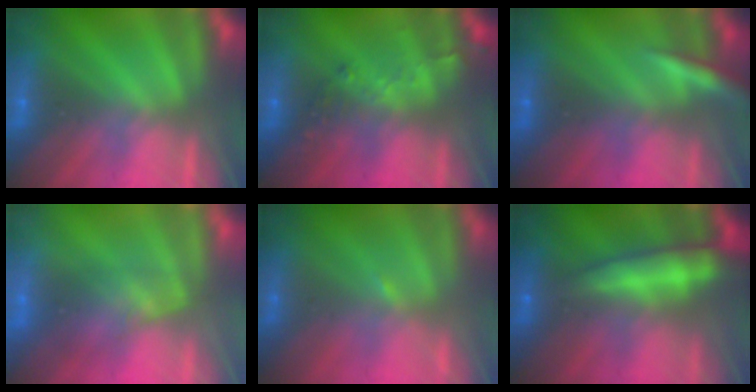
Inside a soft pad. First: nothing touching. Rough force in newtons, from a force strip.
{"total": 2.8}
{"total": 2.9}
{"total": 2.5}
{"total": 1.1}
{"total": 5.8}